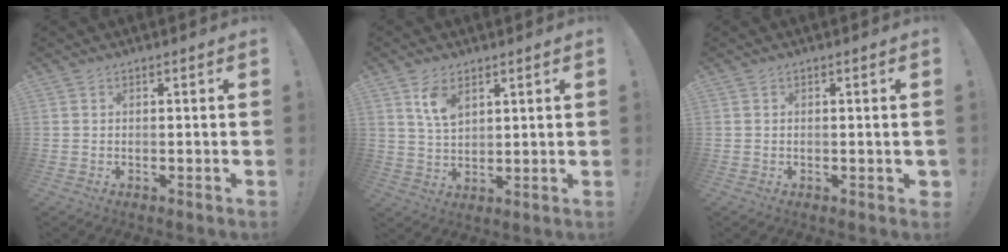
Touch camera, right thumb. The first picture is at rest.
{"total": 7.4, "force": [4.3, 4.2, 4.2], "torque": [-0.061, -0.020, 0.078]}
{"total": 0.8, "force": [0.1, 0.5, 0.6], "torque": [-0.011, 0.003, 0.002]}